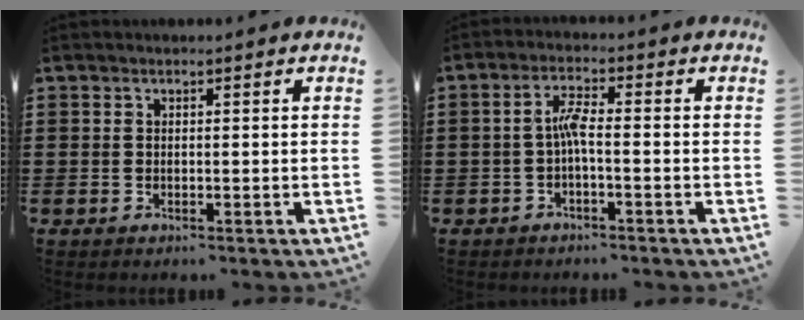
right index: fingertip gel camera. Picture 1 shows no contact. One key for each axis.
{"total": 3.4, "fx": -0.8, "fy": 0.5, "fz": 3.3, "tx": -0.062, "ty": 0.003, "tz": -0.017}